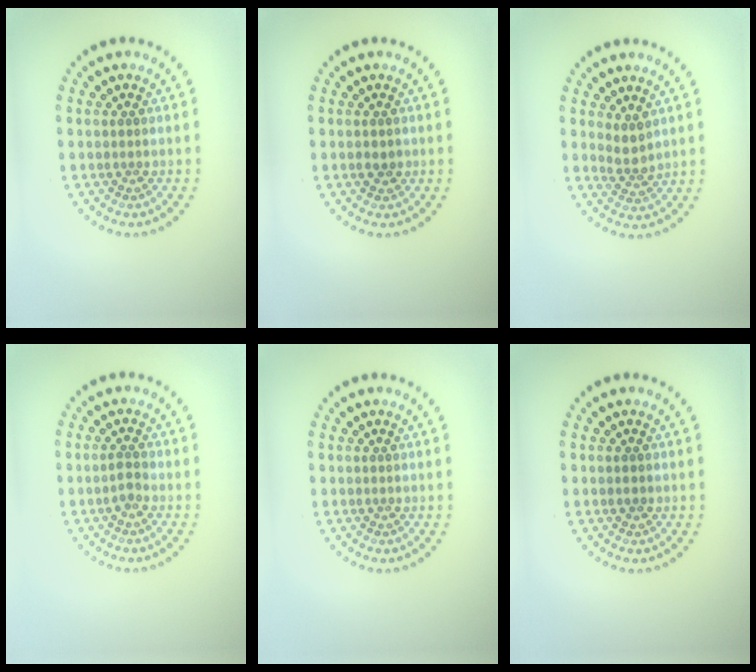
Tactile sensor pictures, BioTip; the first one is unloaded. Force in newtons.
{"total": 1.0, "press": 1.0, "slide": 0.1}
{"total": 1.9, "press": 1.5, "slide": 1.2}
{"total": 1.2, "press": 1.1, "slide": 0.5}
{"total": 0.0}
{"total": 0.8, "press": 0.8, "slide": 0.1}